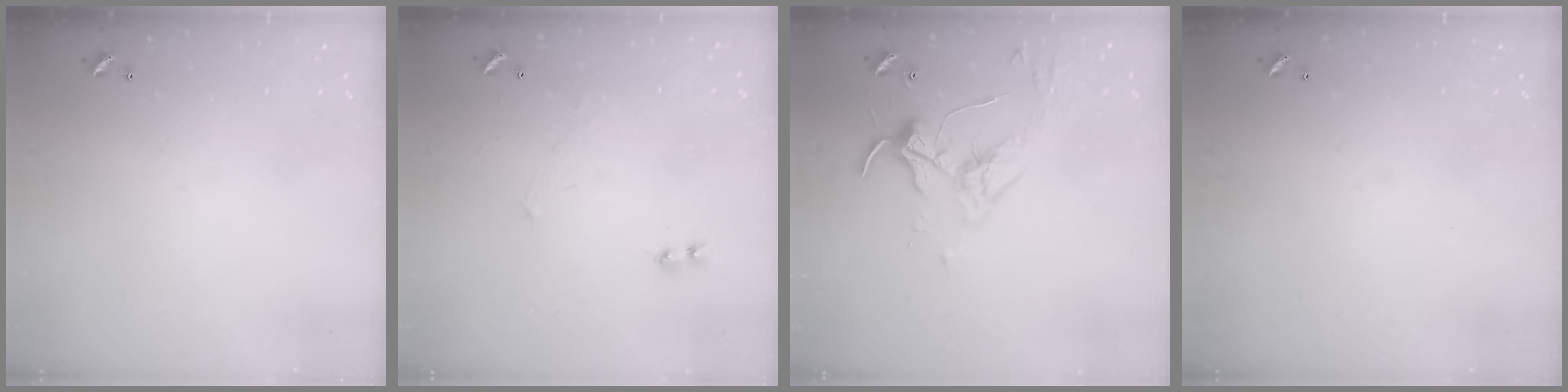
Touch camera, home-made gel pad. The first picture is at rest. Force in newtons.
{"total": 2.4, "press": 2.3, "slide": 0.5}
{"total": 3.6, "press": 3.5, "slide": 0.7}
{"total": 0.0}